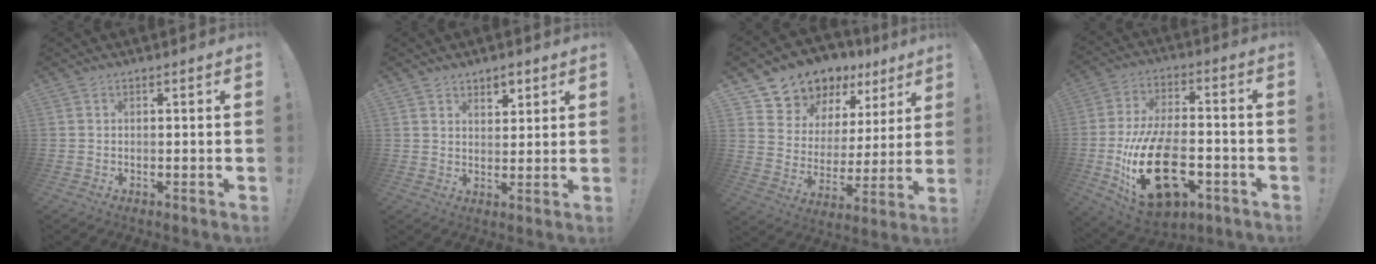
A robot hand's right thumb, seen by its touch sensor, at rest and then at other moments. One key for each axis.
{"total": 4.5, "fx": 3.2, "fy": 3.0, "fz": 1.2, "tx": 0.001, "ty": -0.023, "tz": 0.055}
{"total": 9.9, "fx": 8.5, "fy": 5.0, "fz": 1.1, "tx": -0.034, "ty": -0.077, "tz": 0.161}
{"total": 24.9, "fx": -7.5, "fy": 14.2, "fz": 19.0, "tx": -0.351, "ty": 0.042, "tz": -0.111}